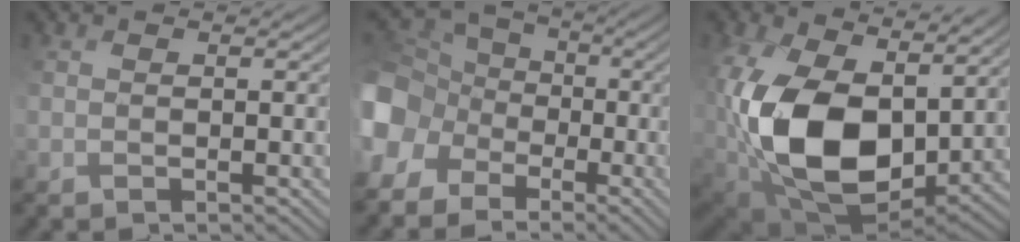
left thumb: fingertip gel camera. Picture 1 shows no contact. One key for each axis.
{"total": 14.4, "fx": -4.6, "fy": 12.1, "fz": 6.3, "tx": -0.199, "ty": -0.020, "tz": -0.096}
{"total": 17.2, "fx": 2.8, "fy": 11.2, "fz": 12.7, "tx": -0.291, "ty": -0.020, "tz": 0.060}